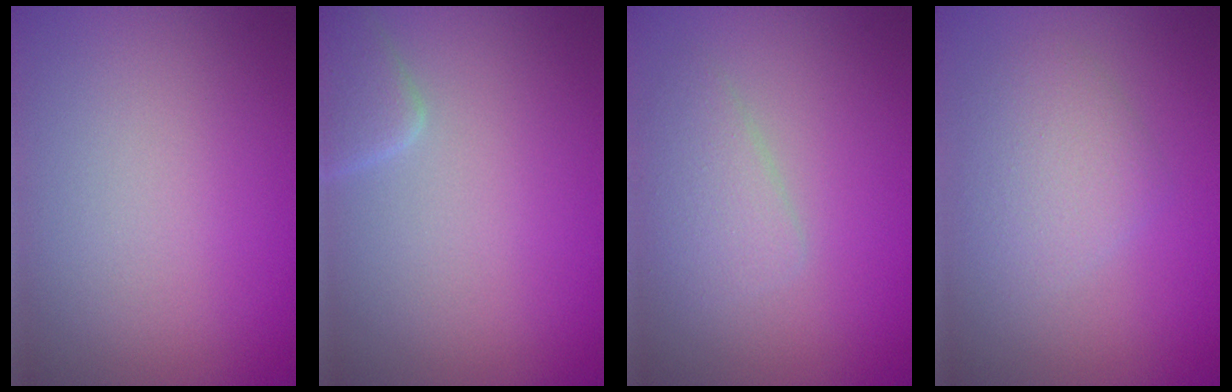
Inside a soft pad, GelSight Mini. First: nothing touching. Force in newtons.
{"total": 2.5, "press": 2.5, "slide": 0.2}
{"total": 2.3, "press": 2.3, "slide": 0.0}
{"total": 2.8, "press": 2.8, "slide": 0.1}